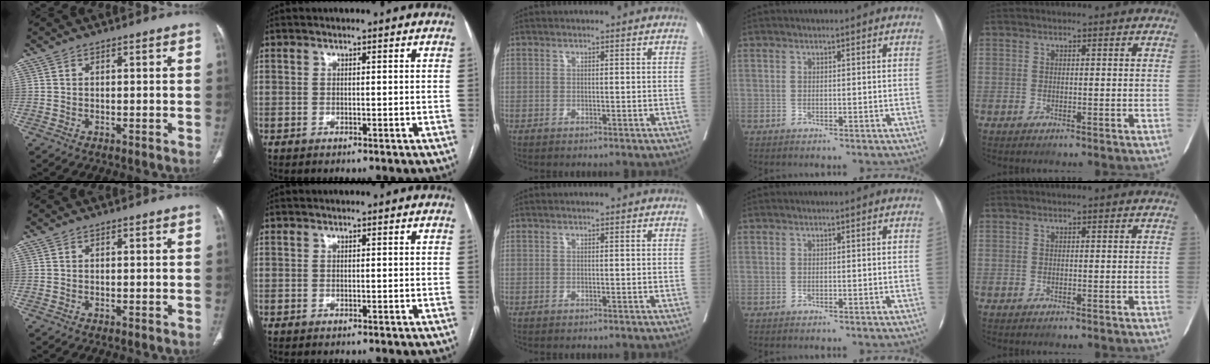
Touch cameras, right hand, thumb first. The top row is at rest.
{}